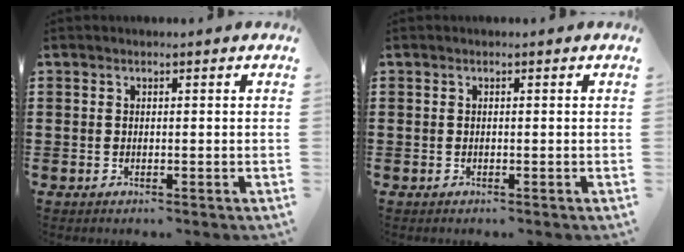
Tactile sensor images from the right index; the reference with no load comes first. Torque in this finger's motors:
{"motor_torque": [0.12, 0.16, 0.01, 0.00]}